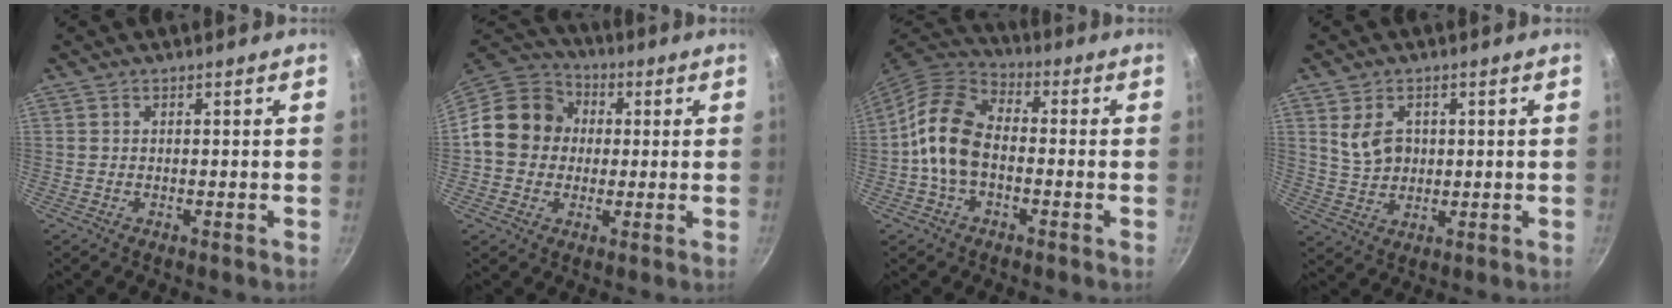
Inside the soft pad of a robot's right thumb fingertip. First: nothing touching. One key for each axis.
{"total": 13.5, "fx": 0.9, "fy": 12.0, "fz": 6.2, "tx": -0.078, "ty": 0.024, "tz": -0.007}
{"total": 11.9, "fx": -1.8, "fy": 7.8, "fz": 8.8, "tx": -0.145, "ty": 0.038, "tz": -0.052}
{"total": 6.7, "fx": 1.7, "fy": 4.9, "fz": 4.2, "tx": -0.058, "ty": -0.008, "tz": 0.036}